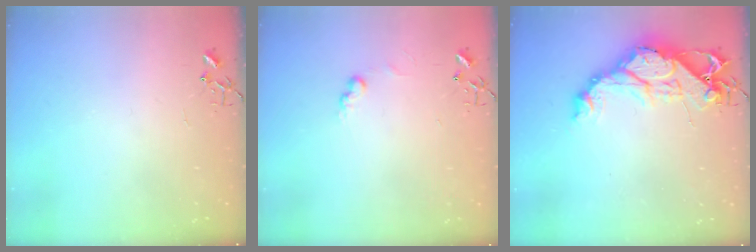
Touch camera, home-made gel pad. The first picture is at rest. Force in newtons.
{"total": 6.6, "press": 6.6, "slide": 0.5}
{"total": 15.4, "press": 15.3, "slide": 1.4}